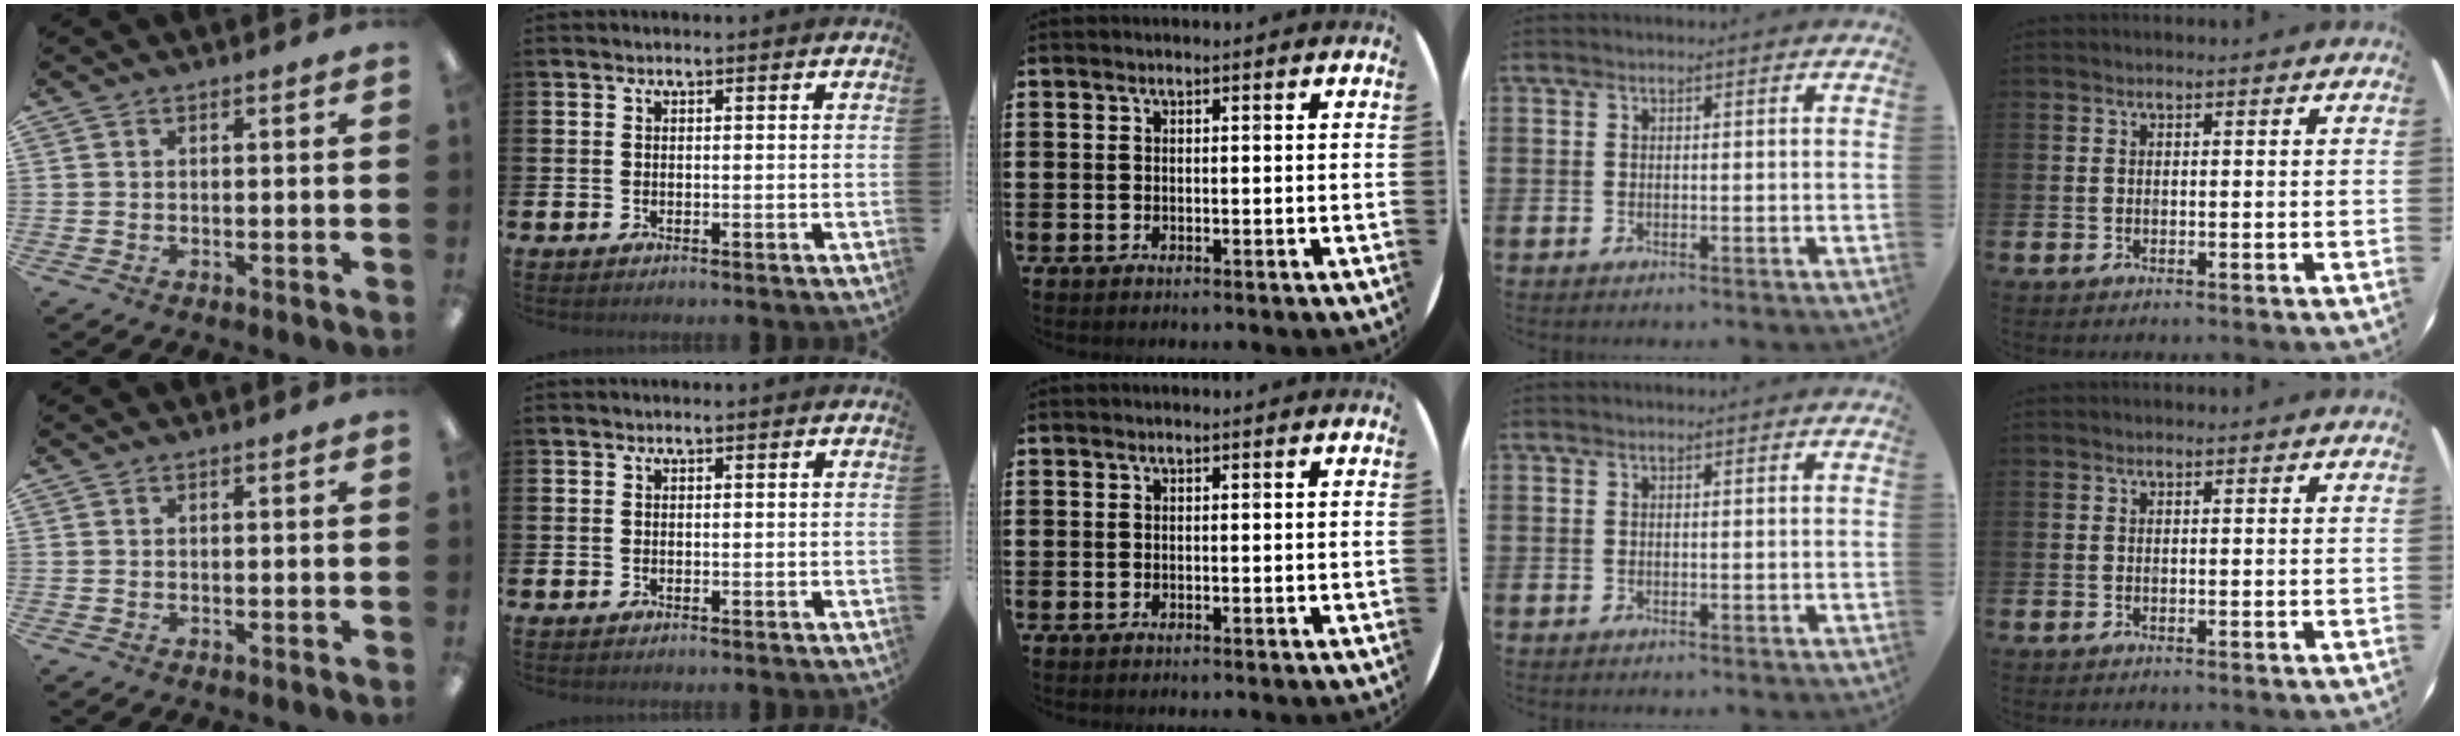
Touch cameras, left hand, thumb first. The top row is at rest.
{}